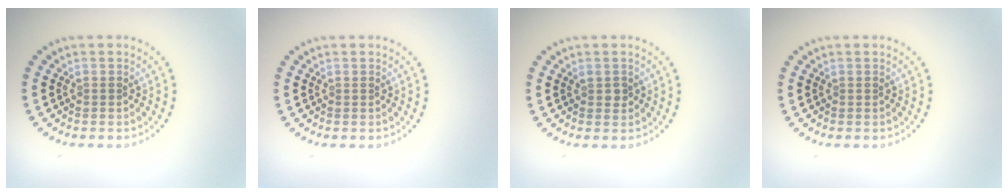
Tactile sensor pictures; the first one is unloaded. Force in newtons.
{"total": 0.0}
{"total": 0.9, "press": 0.9, "slide": 0.1}
{"total": 0.0}